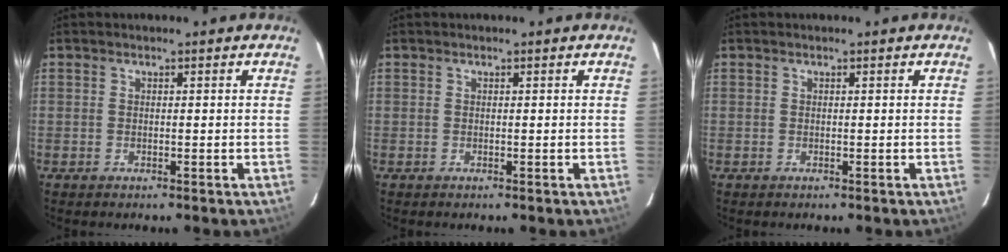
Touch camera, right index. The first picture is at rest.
{"total": 0.0}
{"total": 0.0}